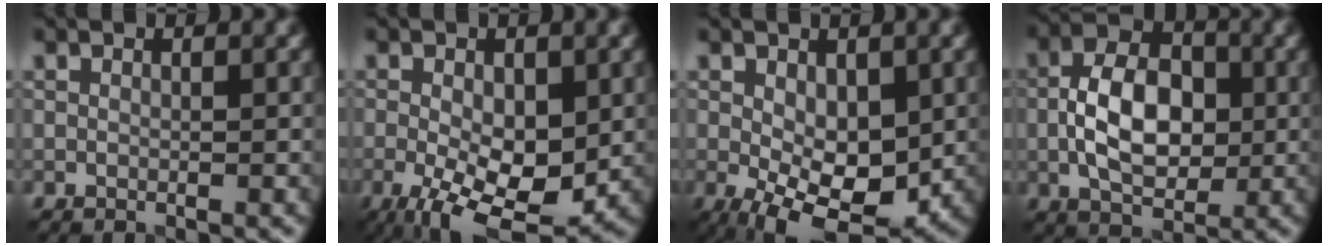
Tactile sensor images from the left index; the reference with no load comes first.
{"total": 8.7, "force": [-2.2, 4.2, 7.3], "torque": [-0.133, -0.017, -0.034]}
{"total": 7.9, "force": [-1.5, 4.2, 6.5], "torque": [-0.113, -0.017, -0.018]}
{"total": 7.0, "force": [-0.5, 4.2, 5.5], "torque": [-0.098, 0.005, -0.015]}